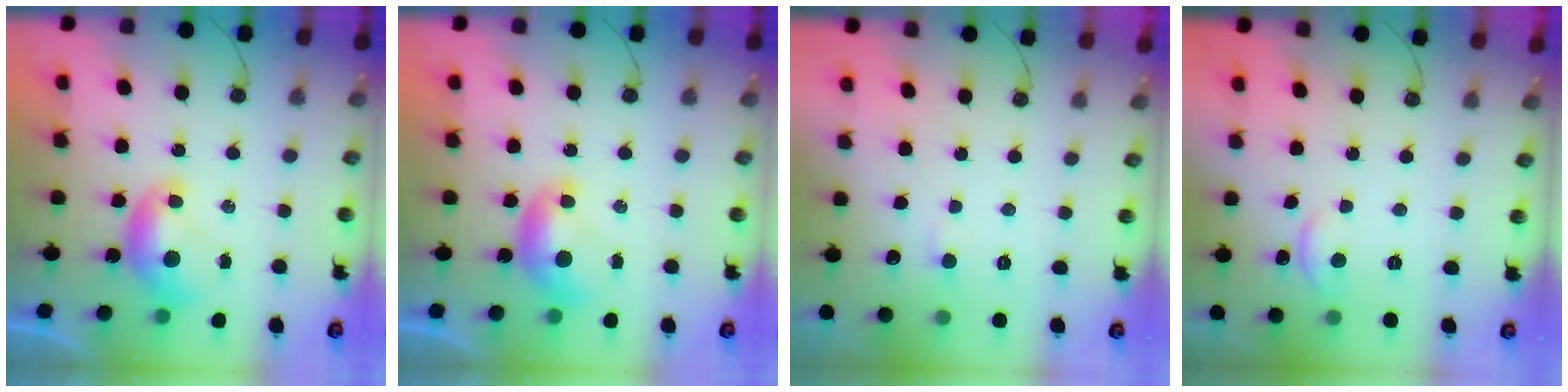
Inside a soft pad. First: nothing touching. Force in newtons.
{"total": 0.0}
{"total": 1.7, "press": 1.6, "slide": 0.5}
{"total": 1.0, "press": 0.9, "slide": 0.4}